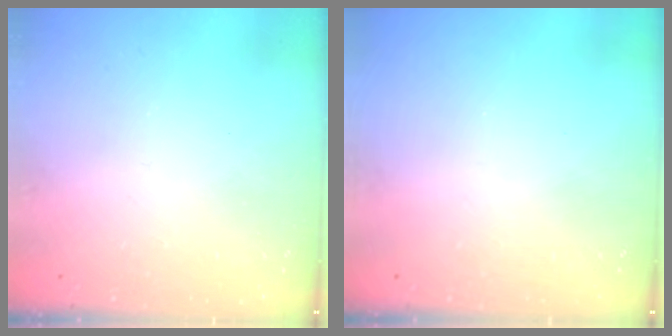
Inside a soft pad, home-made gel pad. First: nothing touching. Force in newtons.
{"total": 0.0}